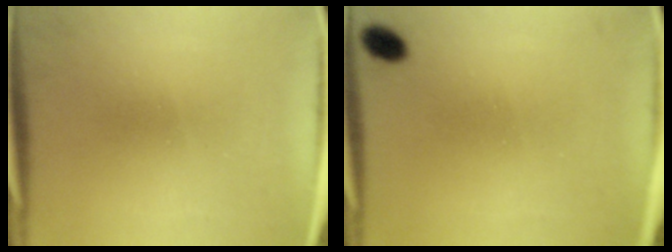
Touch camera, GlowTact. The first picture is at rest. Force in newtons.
{"total": 3.3}